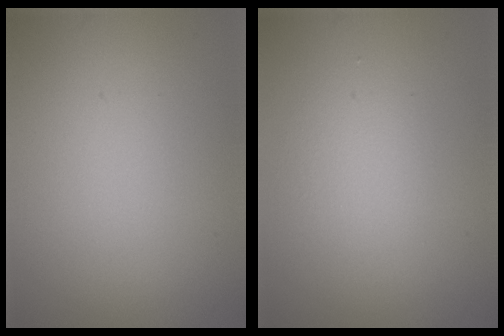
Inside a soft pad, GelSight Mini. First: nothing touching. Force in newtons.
{"total": 1.9, "press": 1.9, "slide": 0.1}